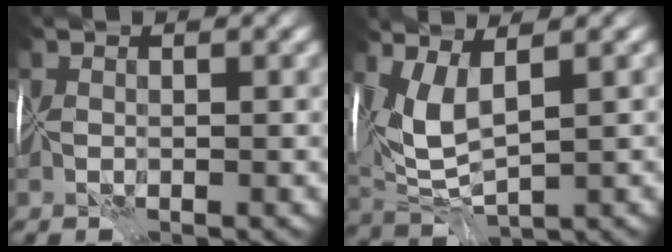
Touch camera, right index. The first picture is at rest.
{"total": 4.2, "force": [1.9, 0.9, 3.7], "torque": [-0.089, -0.007, 0.041]}